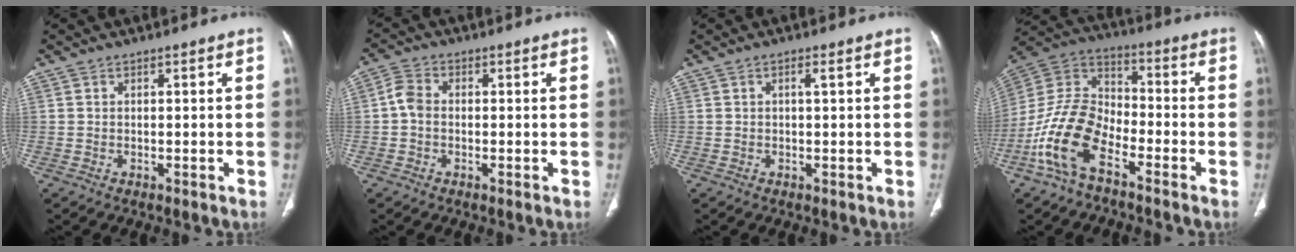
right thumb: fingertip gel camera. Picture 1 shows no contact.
{"total": 3.7, "force": [-0.5, 2.7, 2.5], "torque": [-0.048, 0.010, -0.018]}
{"total": 1.0, "force": [0.3, 0.2, 0.9], "torque": [-0.021, 0.001, 0.003]}
{"total": 14.2, "force": [-7.4, 7.2, 9.7], "torque": [-0.197, 0.056, -0.155]}